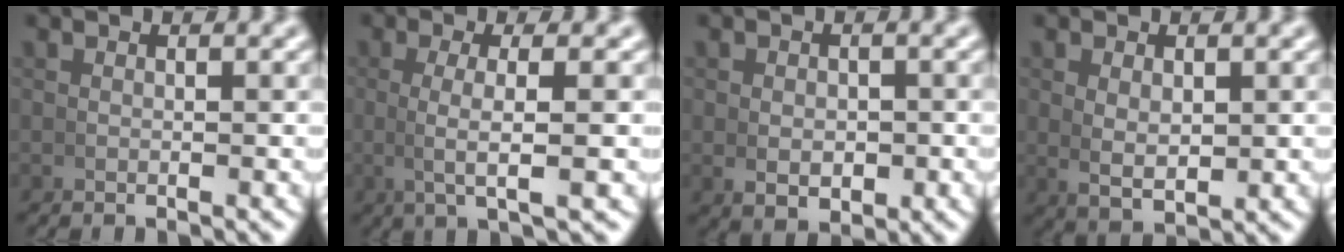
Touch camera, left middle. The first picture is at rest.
{"total": 3.8, "force": [0.4, 0.0, 3.7], "torque": [-0.070, -0.001, 0.011]}
{"total": 2.5, "force": [-0.5, 1.5, 1.9], "torque": [-0.034, -0.013, 0.005]}
{"total": 2.9, "force": [0.4, 1.4, 2.5], "torque": [-0.051, -0.018, 0.025]}